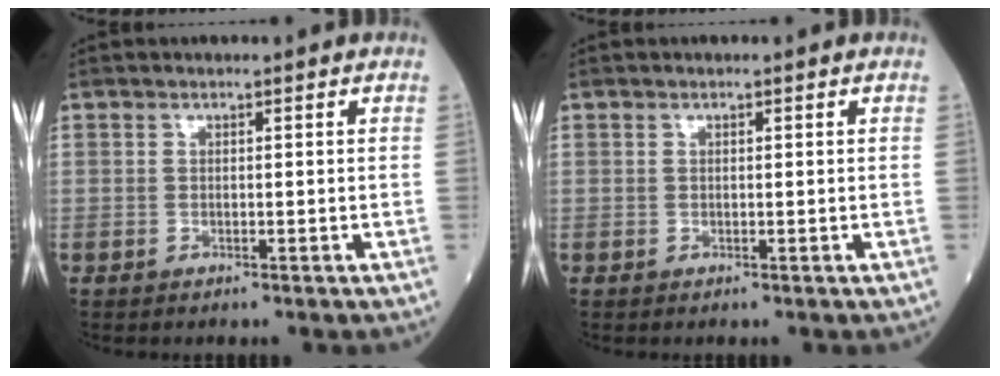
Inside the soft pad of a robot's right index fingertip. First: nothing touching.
{"total": 0.0}